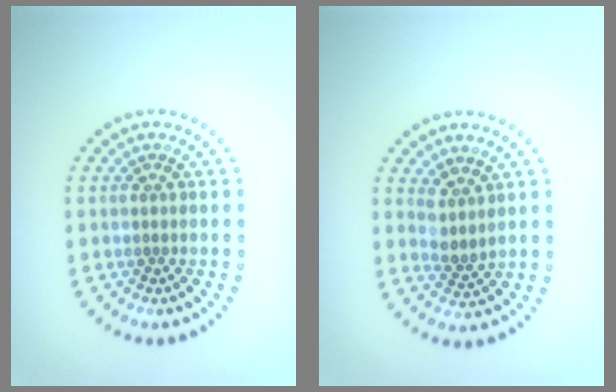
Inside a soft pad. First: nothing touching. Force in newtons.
{"total": 2.0, "press": 1.6, "slide": 1.2}